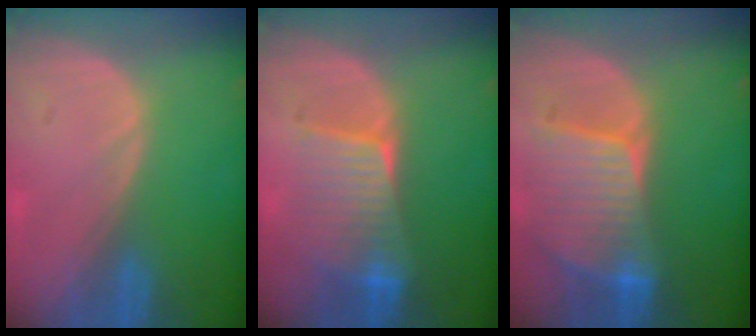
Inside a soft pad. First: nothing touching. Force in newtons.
{"total": 6.6, "press": 6.5, "slide": 1.1}
{"total": 9.2, "press": 8.1, "slide": 4.3}